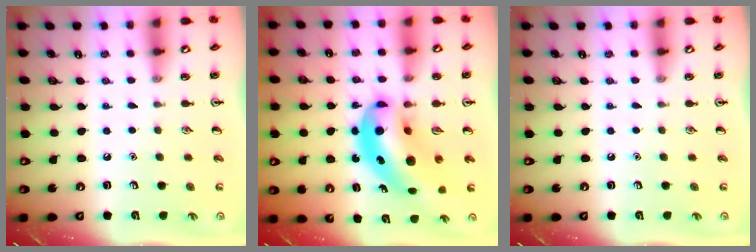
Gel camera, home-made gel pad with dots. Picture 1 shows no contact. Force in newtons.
{"total": 13.6, "press": 12.9, "slide": 4.2}
{"total": 0.0}